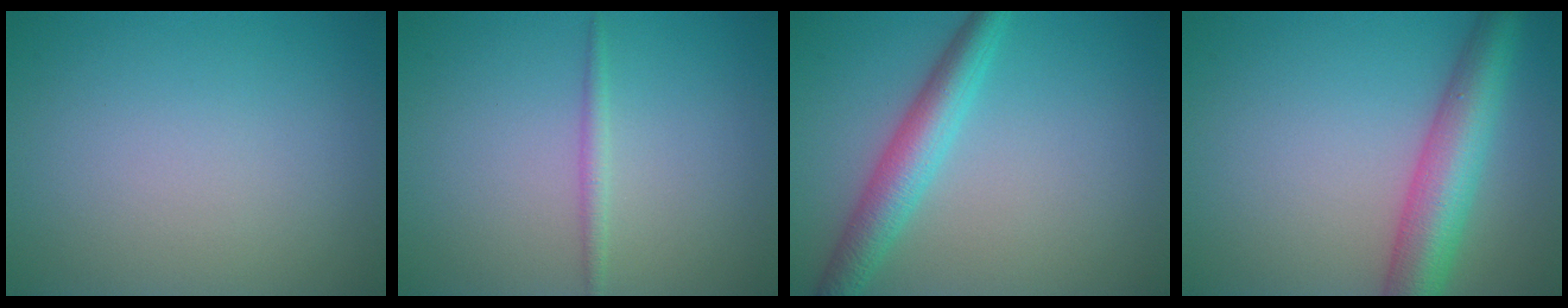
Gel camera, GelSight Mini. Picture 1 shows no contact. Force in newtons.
{"total": 1.2, "press": 1.2, "slide": 0.0}
{"total": 5.0, "press": 5.0, "slide": 0.3}
{"total": 6.5, "press": 6.5, "slide": 0.2}